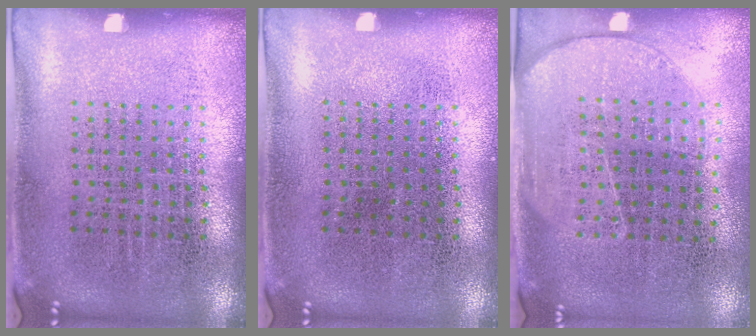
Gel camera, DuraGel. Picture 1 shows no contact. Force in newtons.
{"total": 0.0}
{"total": 1.9, "press": 1.5, "slide": 1.1}